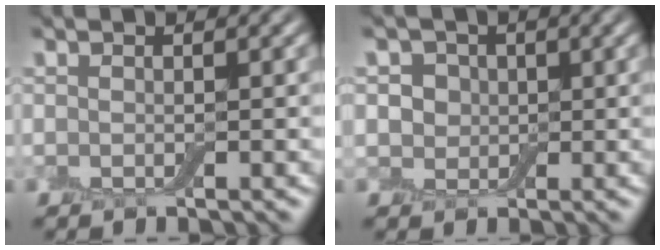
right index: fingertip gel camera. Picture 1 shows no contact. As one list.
[{"total": 3.3, "force": [1.1, 2.9, 1.2], "torque": [-0.013, 0.008, 0.006]}]